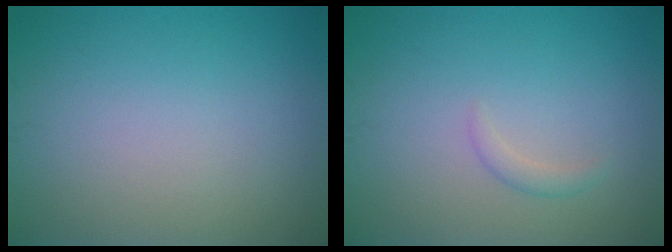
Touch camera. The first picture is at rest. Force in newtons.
{"total": 1.0, "press": 1.0, "slide": 0.1}